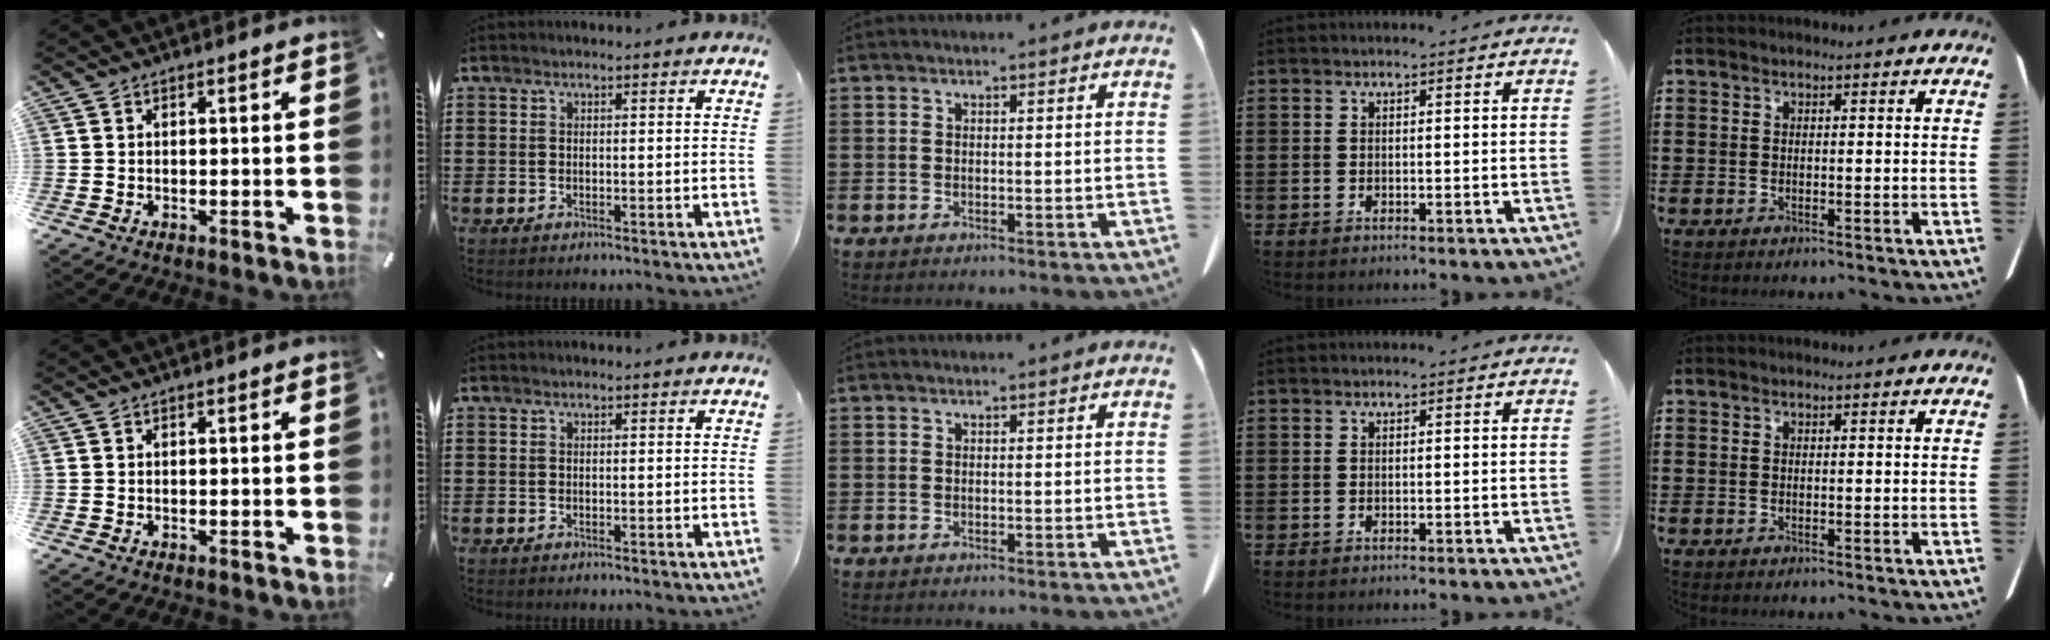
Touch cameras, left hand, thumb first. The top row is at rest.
{}